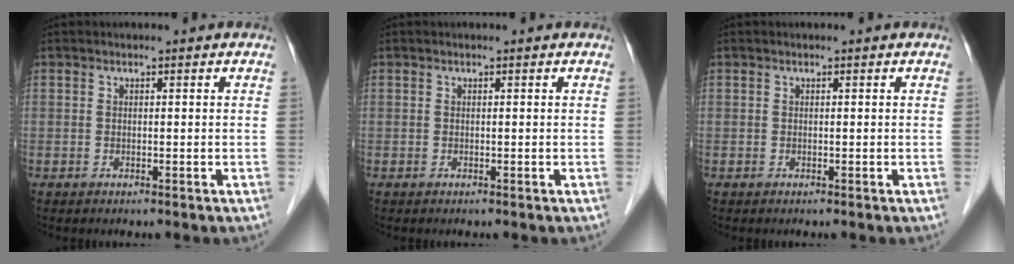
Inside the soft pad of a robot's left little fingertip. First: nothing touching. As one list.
[{"total": 0.0}, {"total": 0.0}]